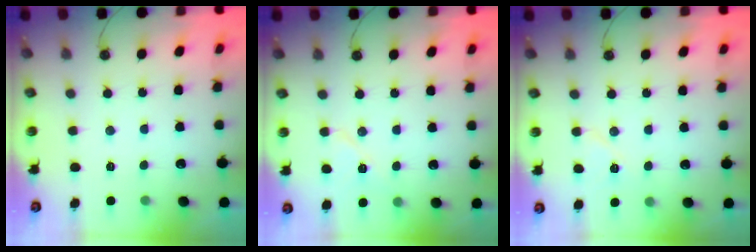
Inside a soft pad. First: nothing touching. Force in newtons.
{"total": 7.5, "press": 7.4, "slide": 0.9}
{"total": 6.0, "press": 6.0, "slide": 0.2}